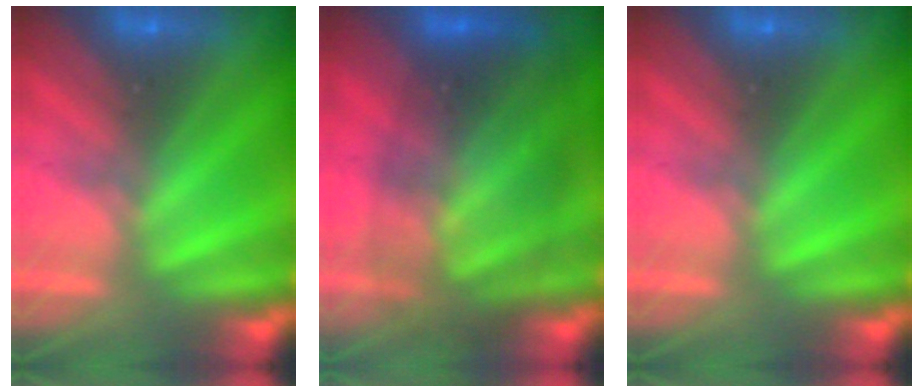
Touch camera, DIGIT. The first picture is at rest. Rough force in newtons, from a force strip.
{"total": 11.8}
{"total": 0.0}